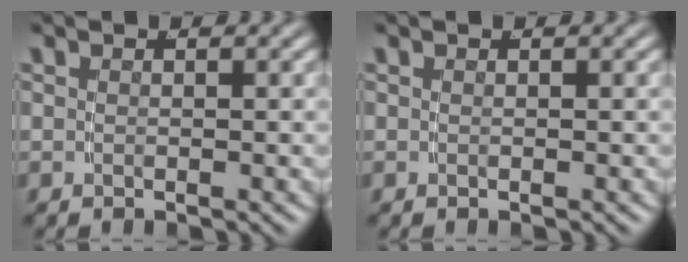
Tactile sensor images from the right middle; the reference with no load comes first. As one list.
[{"total": 0.0}]